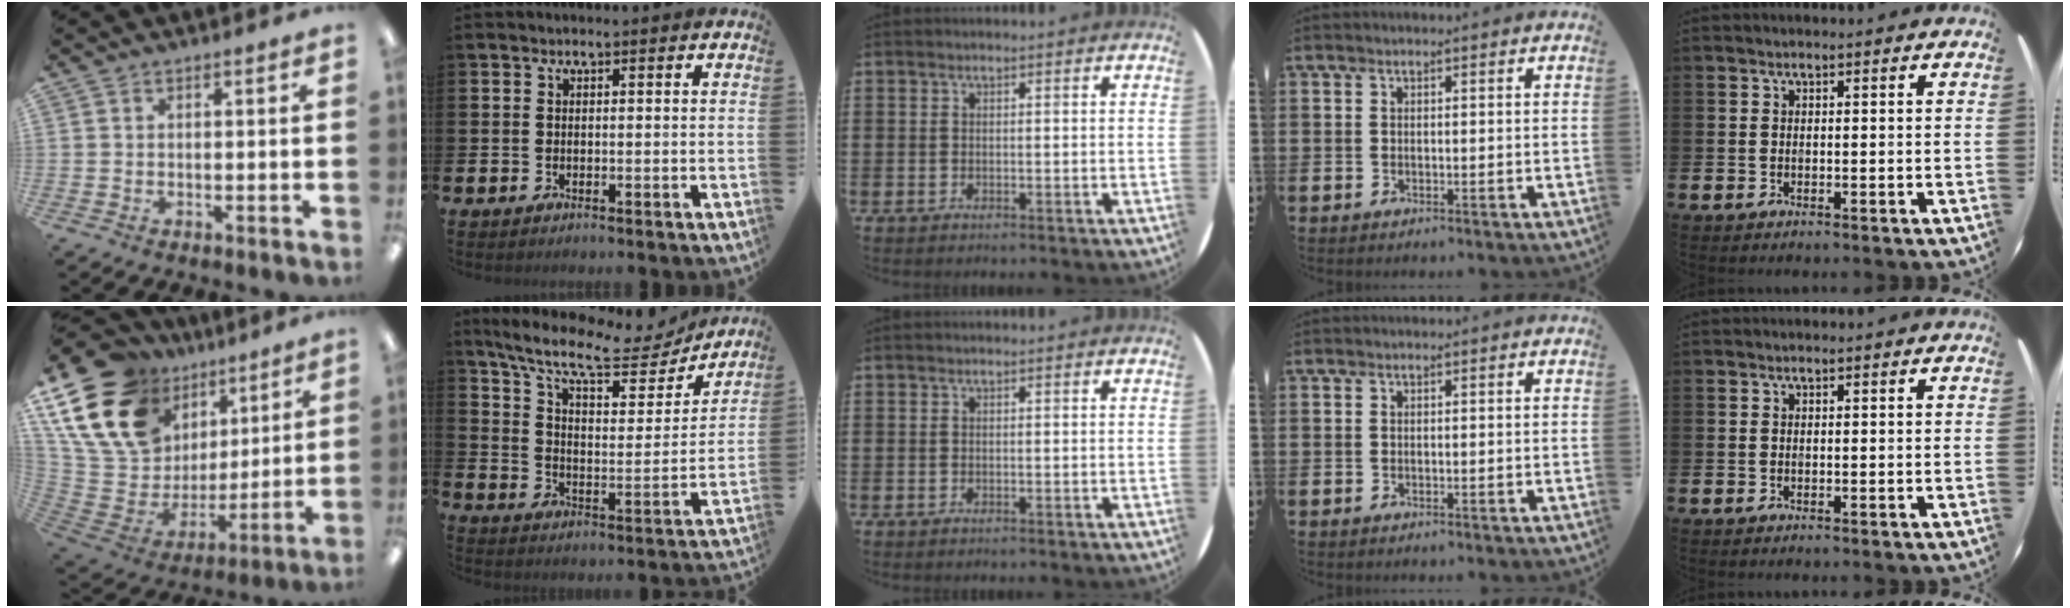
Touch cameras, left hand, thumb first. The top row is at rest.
{"thumb": {"total": 23.3, "force": [12.6, 16.1, 11.3], "torque": [-0.261, -0.073, 0.247]}, "index": {"total": 10.6, "force": [9.0, 2.7, 4.9], "torque": [-0.118, -0.055, 0.150]}}